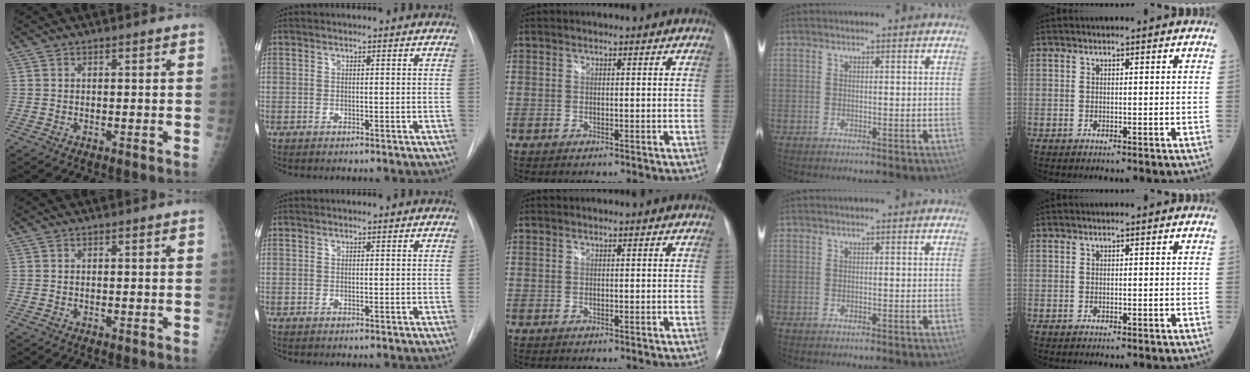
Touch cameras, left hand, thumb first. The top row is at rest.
{}